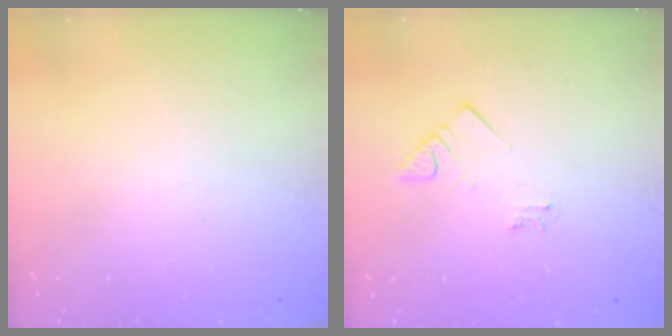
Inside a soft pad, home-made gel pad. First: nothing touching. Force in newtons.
{"total": 3.2, "press": 3.2, "slide": 0.1}